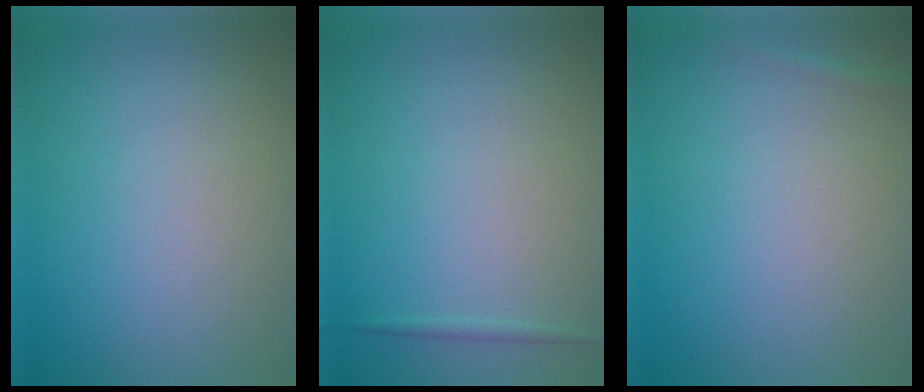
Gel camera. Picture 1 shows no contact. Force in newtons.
{"total": 0.6, "press": 0.6, "slide": 0.0}
{"total": 0.7, "press": 0.7, "slide": 0.0}